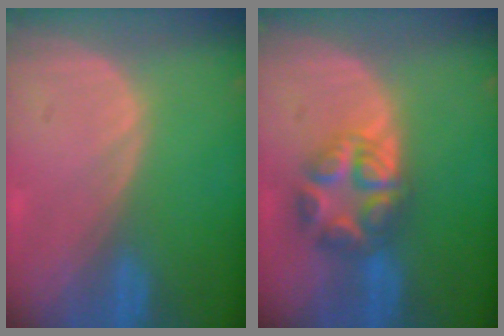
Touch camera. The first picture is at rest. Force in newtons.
{"total": 6.5, "press": 6.5, "slide": 0.1}